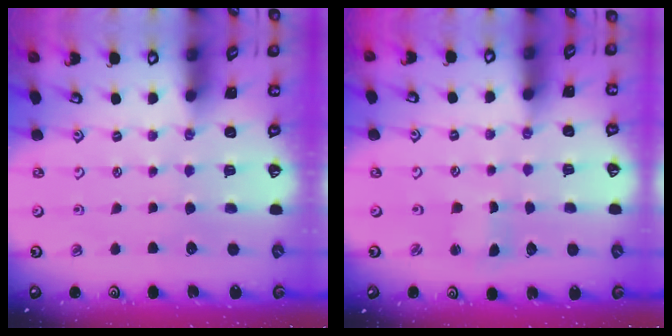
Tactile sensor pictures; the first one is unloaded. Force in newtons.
{"total": 0.9, "press": 0.9, "slide": 0.3}